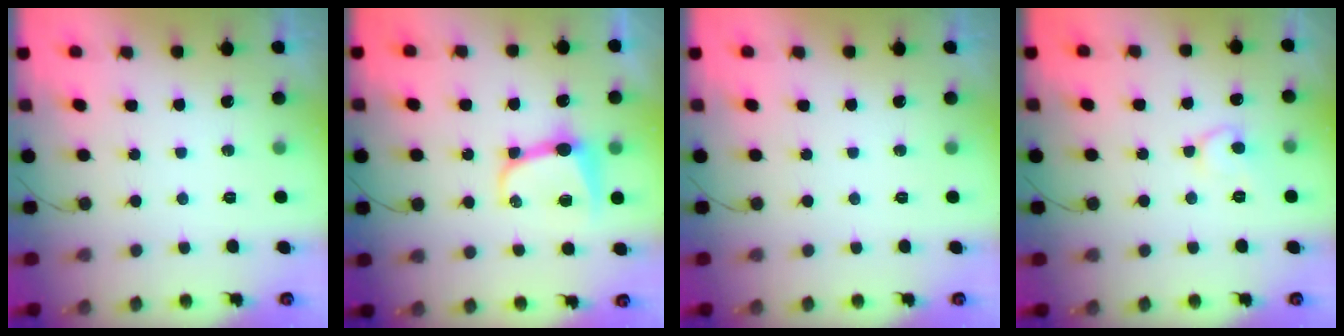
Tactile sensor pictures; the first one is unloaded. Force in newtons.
{"total": 10.0, "press": 10.0, "slide": 0.9}
{"total": 0.0}
{"total": 7.2, "press": 7.1, "slide": 0.7}